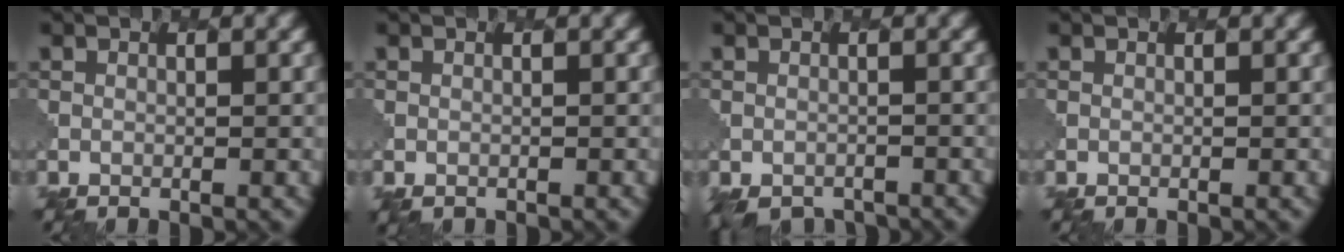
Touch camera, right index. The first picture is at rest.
{"total": 0.7, "force": [-0.4, 0.5, 0.2], "torque": [-0.007, -0.005, -0.008]}
{"total": 4.1, "force": [-3.6, 1.6, 1.2], "torque": [-0.021, -0.018, -0.053]}
{"total": 0.0}